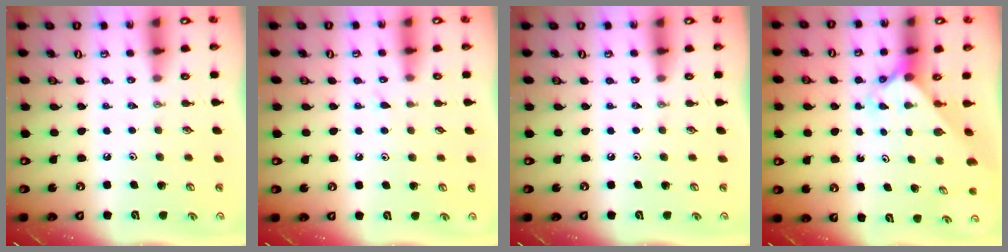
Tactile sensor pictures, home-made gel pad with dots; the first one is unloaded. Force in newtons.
{"total": 7.7, "press": 7.7, "slide": 0.7}
{"total": 0.0}
{"total": 2.4, "press": 2.4, "slide": 0.2}